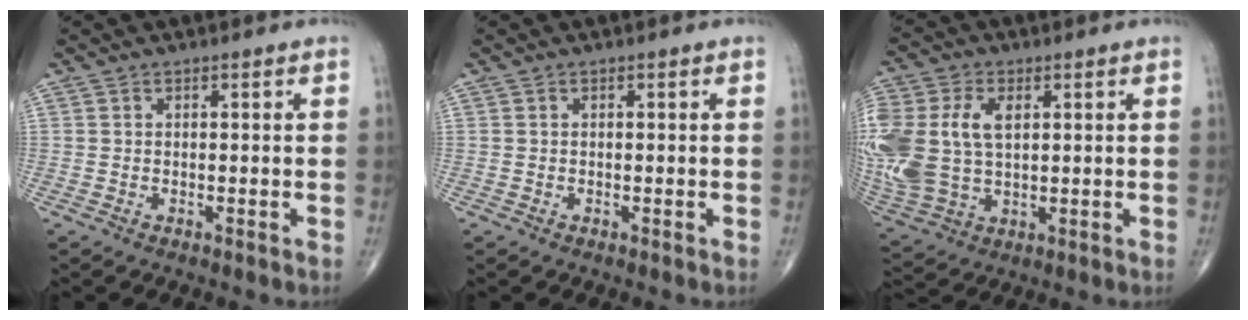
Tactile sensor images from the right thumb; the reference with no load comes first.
{"total": 0.0}
{"total": 19.9, "force": [2.9, 12.9, 14.8], "torque": [-0.376, 0.008, 0.065]}